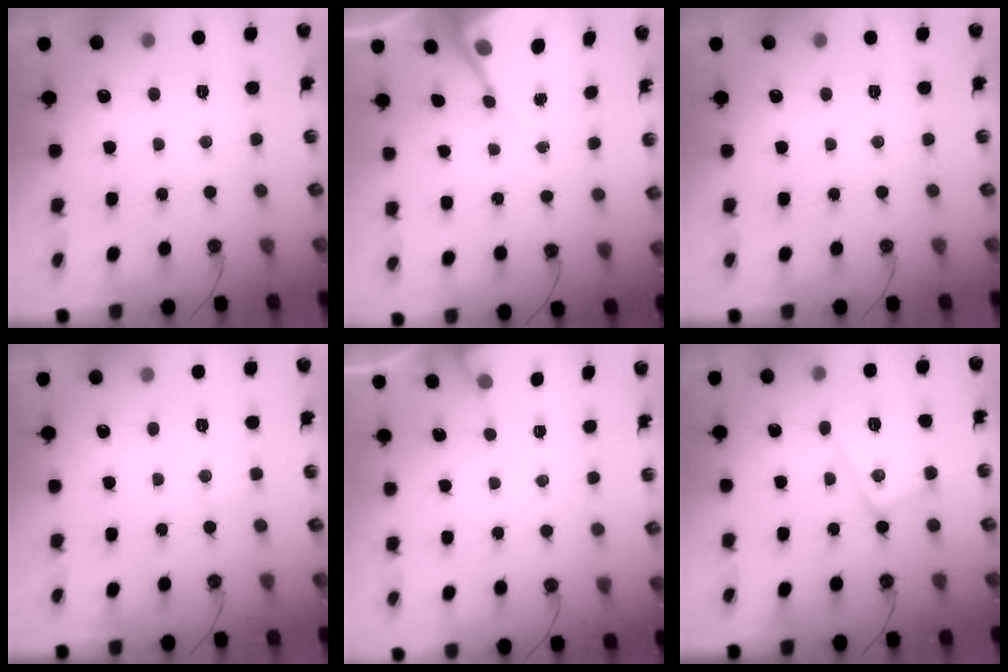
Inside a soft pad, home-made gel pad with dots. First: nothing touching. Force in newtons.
{"total": 6.5, "press": 6.5, "slide": 0.3}
{"total": 0.0}
{"total": 4.0, "press": 3.9, "slide": 0.6}
{"total": 2.8, "press": 2.7, "slide": 0.4}
{"total": 12.4, "press": 12.4, "slide": 0.8}